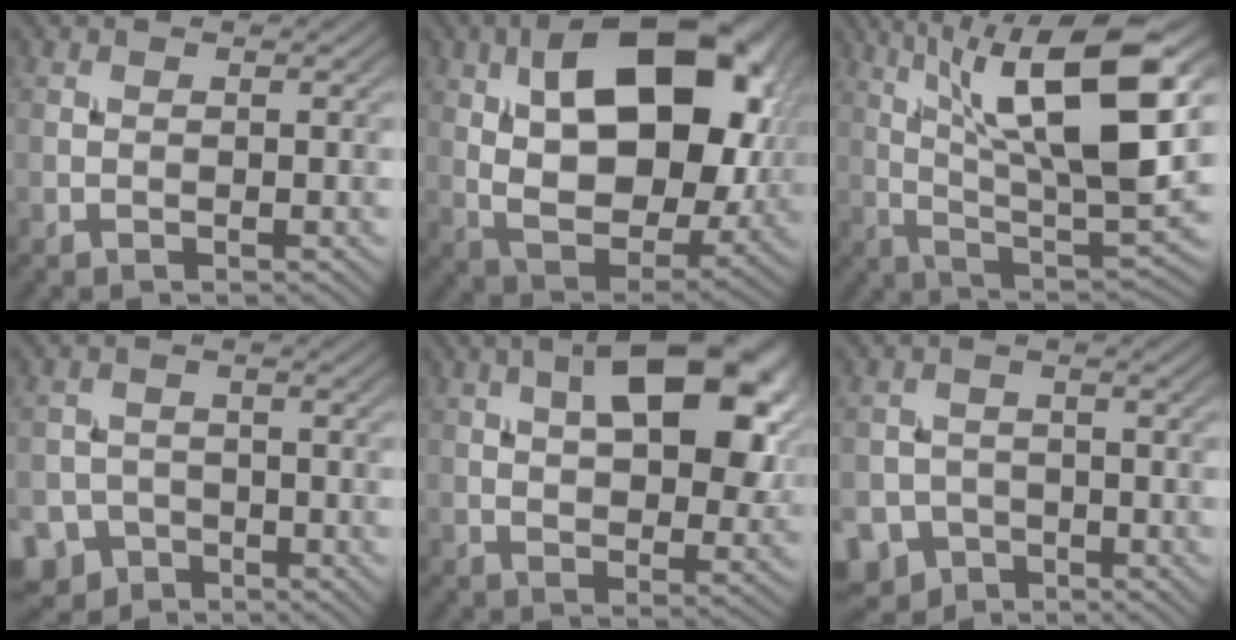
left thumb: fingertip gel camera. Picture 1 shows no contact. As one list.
[{"total": 17.6, "force": [5.1, 9.9, 13.6], "torque": [-0.232, 0.010, 0.086]}, {"total": 16.2, "force": [6.1, 4.3, 14.4], "torque": [-0.253, 0.003, 0.113]}, {"total": 6.3, "force": [-4.1, 4.6, 1.3], "torque": [-0.017, -0.013, -0.078]}, {"total": 14.5, "force": [5.5, 6.9, 11.5], "torque": [-0.172, 0.013, 0.078]}, {"total": 6.3, "force": [-4.0, 4.6, 1.3], "torque": [-0.021, -0.015, -0.074]}]